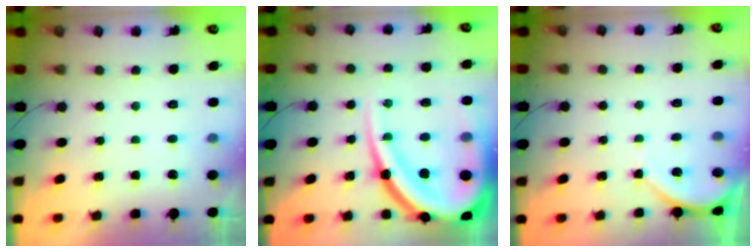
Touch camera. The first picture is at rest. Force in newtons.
{"total": 25.3, "press": 25.2, "slide": 2.7}
{"total": 3.9, "press": 3.9, "slide": 0.3}